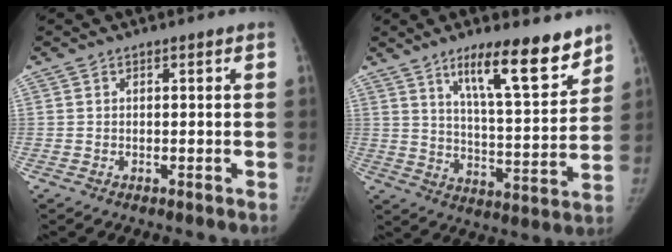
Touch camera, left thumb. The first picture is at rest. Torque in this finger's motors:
{"motor_torque": [0.11, 0.15, 0.93, -0.83, 0.10]}